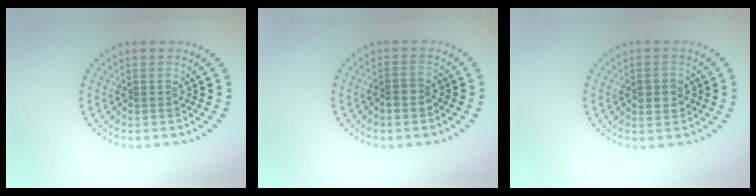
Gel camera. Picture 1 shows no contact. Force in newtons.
{"total": 1.5, "press": 1.3, "slide": 0.7}
{"total": 1.9, "press": 1.9, "slide": 0.1}